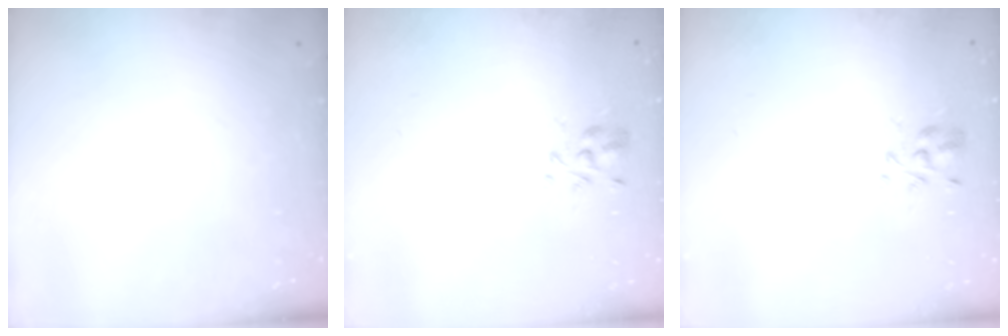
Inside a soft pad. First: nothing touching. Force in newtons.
{"total": 2.0, "press": 1.8, "slide": 0.9}
{"total": 2.0, "press": 1.8, "slide": 0.9}